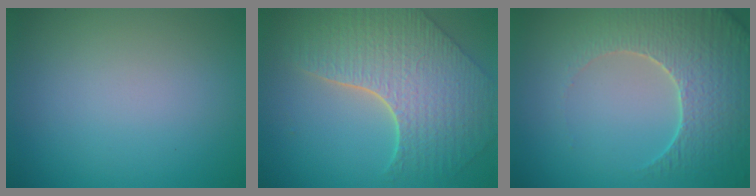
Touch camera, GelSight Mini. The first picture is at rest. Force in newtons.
{"total": 8.2, "press": 5.9, "slide": 5.6}
{"total": 5.2, "press": 4.7, "slide": 2.2}